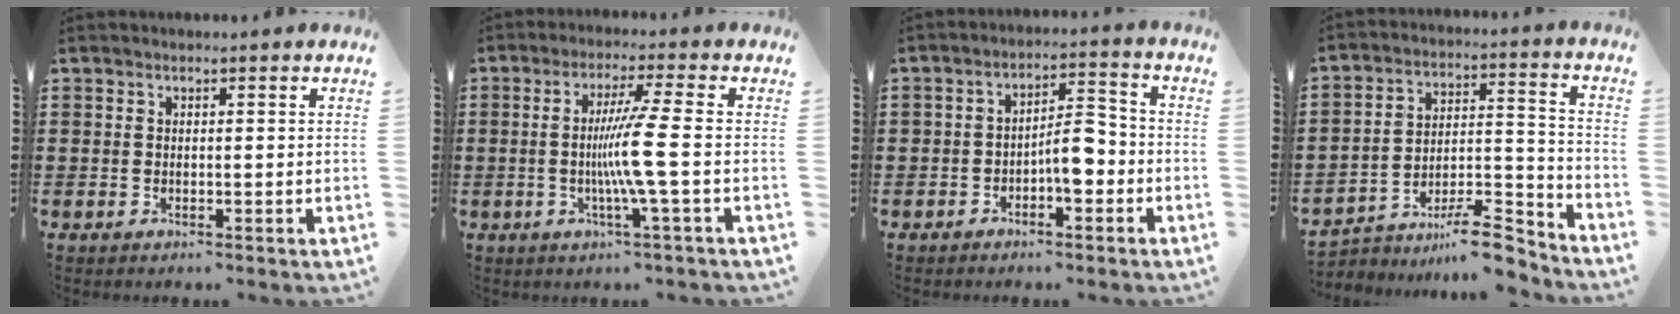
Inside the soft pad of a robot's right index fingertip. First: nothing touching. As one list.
[{"total": 7.6, "force": [-1.1, -1.0, 7.5], "torque": [-0.144, -0.017, -0.029]}, {"total": 5.9, "force": [-2.3, 2.5, 4.9], "torque": [-0.074, 0.012, -0.045]}, {"total": 10.7, "force": [-8.5, 2.9, 5.8], "torque": [-0.075, 0.038, -0.156]}]